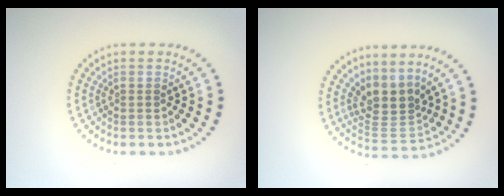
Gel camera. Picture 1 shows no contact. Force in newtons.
{"total": 3.6, "press": 2.7, "slide": 2.4}